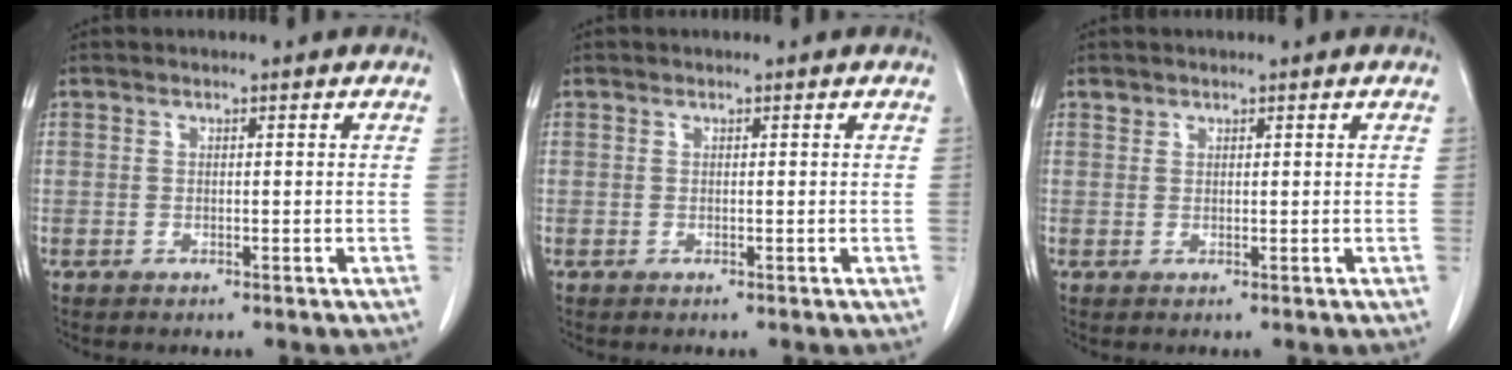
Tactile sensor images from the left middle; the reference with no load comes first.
{"total": 0.0}
{"total": 0.8, "force": [0.6, 0.4, 0.0], "torque": [0.004, 0.002, 0.008]}